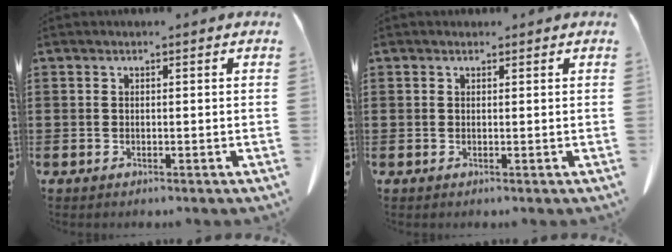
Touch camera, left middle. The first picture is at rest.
{"total": 0.5, "force": [0.3, 0.4, 0.1], "torque": [0.004, -0.001, 0.004]}